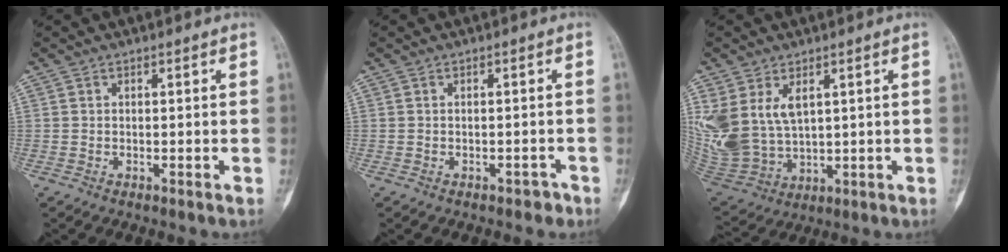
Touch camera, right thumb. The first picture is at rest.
{"total": 1.6, "force": [-1.2, 1.0, 0.6], "torque": [-0.004, 0.012, -0.013]}
{"total": 13.8, "force": [4.3, 9.1, 9.4], "torque": [-0.207, -0.018, 0.109]}